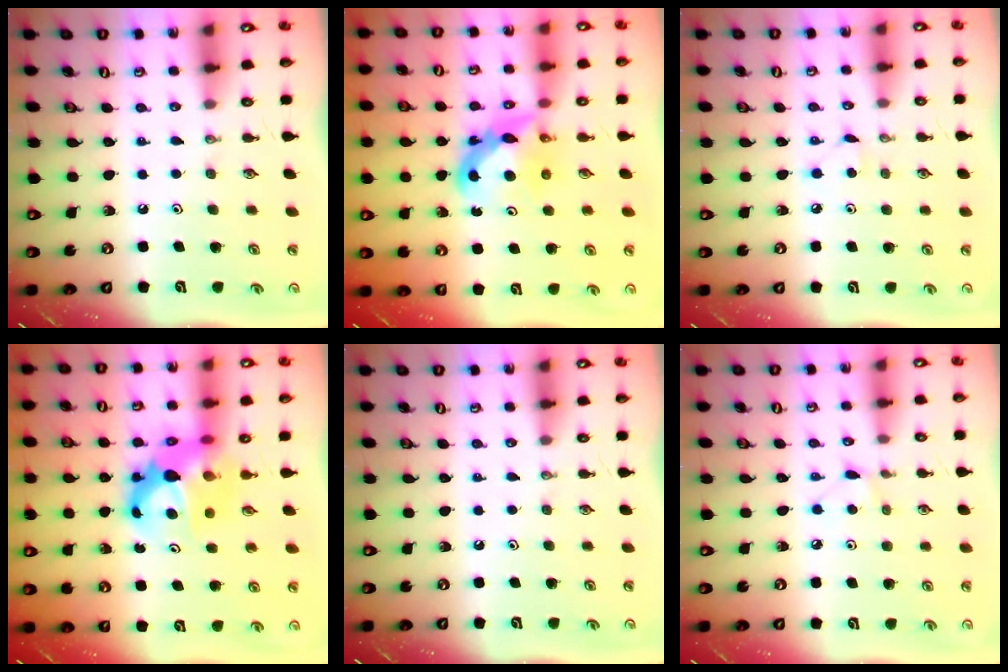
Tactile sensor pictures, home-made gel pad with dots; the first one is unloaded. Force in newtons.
{"total": 8.2, "press": 8.2, "slide": 0.7}
{"total": 3.1, "press": 3.1, "slide": 0.4}
{"total": 9.2, "press": 9.2, "slide": 0.4}
{"total": 0.0}
{"total": 4.1, "press": 4.0, "slide": 0.7}